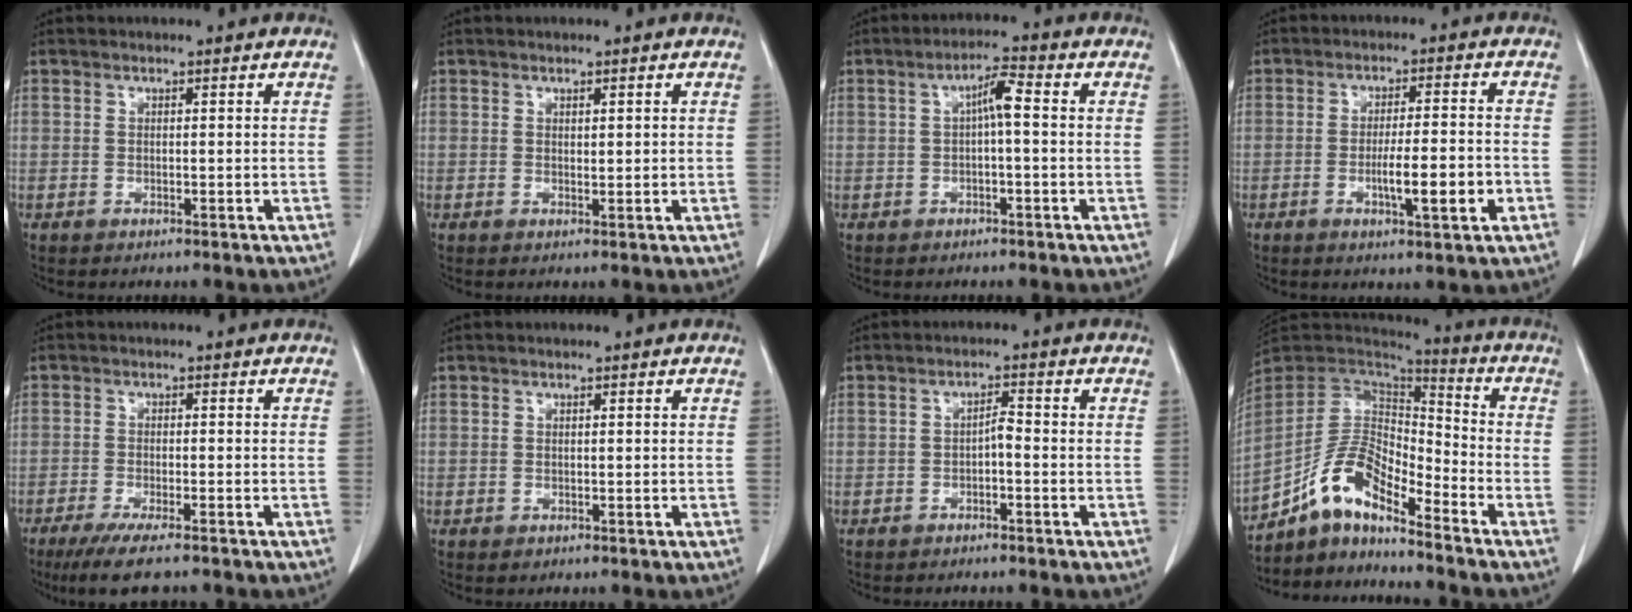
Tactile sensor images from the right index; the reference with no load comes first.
{"total": 0.6, "force": [0.2, 0.2, 0.6], "torque": [-0.008, -0.001, 0.005]}
{"total": 4.0, "force": [0.2, 0.5, 3.9], "torque": [-0.066, 0.014, 0.003]}
{"total": 7.3, "force": [-2.3, 0.6, 6.9], "torque": [-0.108, -0.002, -0.032]}
{"total": 7.7, "force": [-6.0, 0.8, 4.8], "torque": [-0.076, -0.018, -0.092]}
{"total": 0.6, "force": [-0.1, 0.6, 0.1], "torque": [0.001, 0.003, 0.000]}
{"total": 1.9, "force": [-0.7, 0.5, 1.7], "torque": [-0.026, 0.004, -0.013]}
{"total": 11.0, "force": [-8.4, 3.4, 6.2], "torque": [-0.128, 0.039, -0.156]}